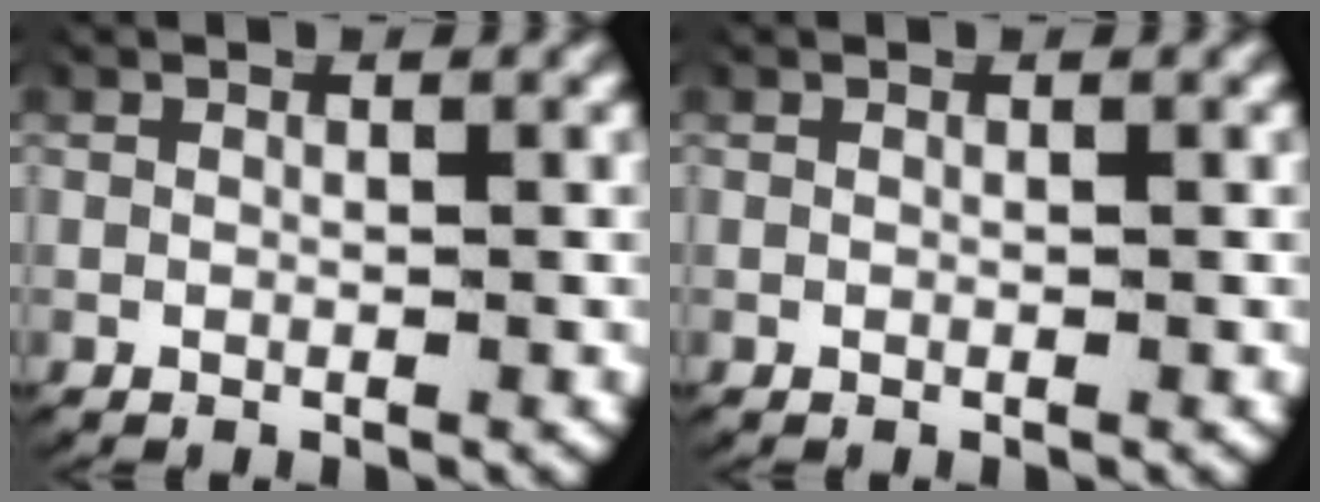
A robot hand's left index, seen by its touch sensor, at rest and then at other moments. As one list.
[{"total": 0.0}]